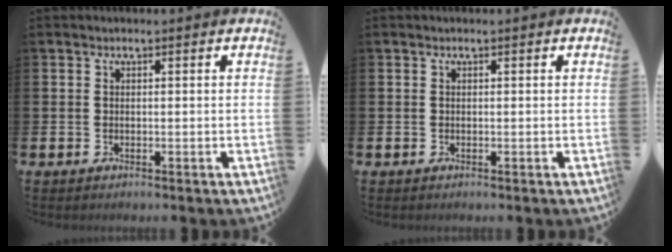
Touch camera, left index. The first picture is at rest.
{"total": 0.0}